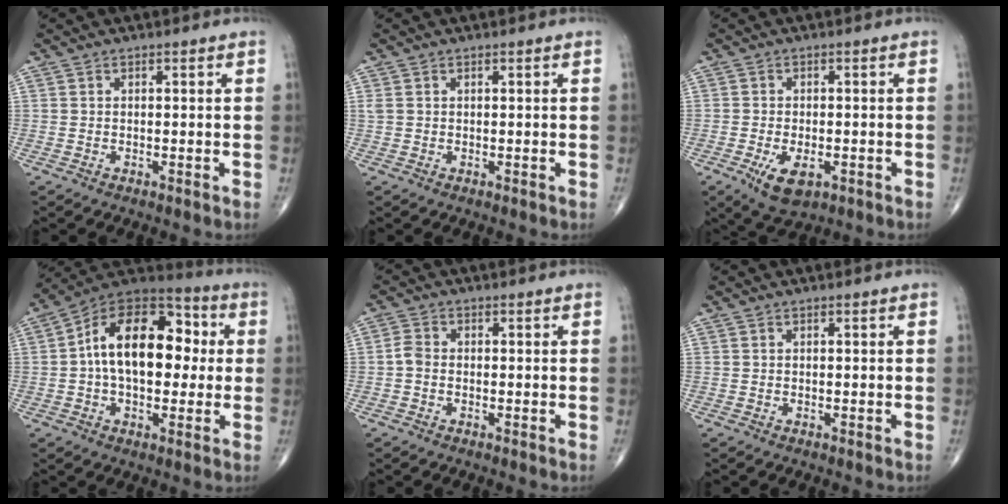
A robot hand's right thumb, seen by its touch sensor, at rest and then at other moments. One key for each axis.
{"total": 0.8, "fx": 0.3, "fy": 0.6, "fz": 0.4, "tx": -0.007, "ty": 0.007, "tz": 0.008}
{"total": 6.3, "fx": -2.5, "fy": 3.2, "fz": 4.8, "tx": -0.081, "ty": -0.003, "tz": -0.033}
{"total": 19.5, "fx": 1.6, "fy": 11.7, "fz": 15.6, "tx": -0.219, "ty": 0.037, "tz": 0.015}
{"total": 2.2, "fx": -0.5, "fy": 1.6, "fz": 1.4, "tx": -0.026, "ty": 0.005, "tz": -0.017}
{"total": 0.0}